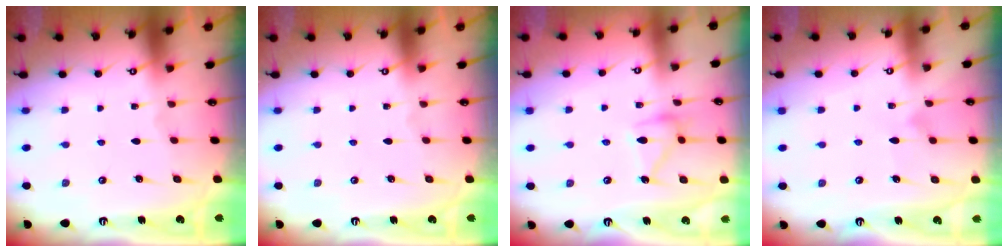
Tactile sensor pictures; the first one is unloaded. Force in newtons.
{"total": 0.0}
{"total": 12.9, "press": 12.9, "slide": 0.4}
{"total": 8.1, "press": 8.1, "slide": 0.3}